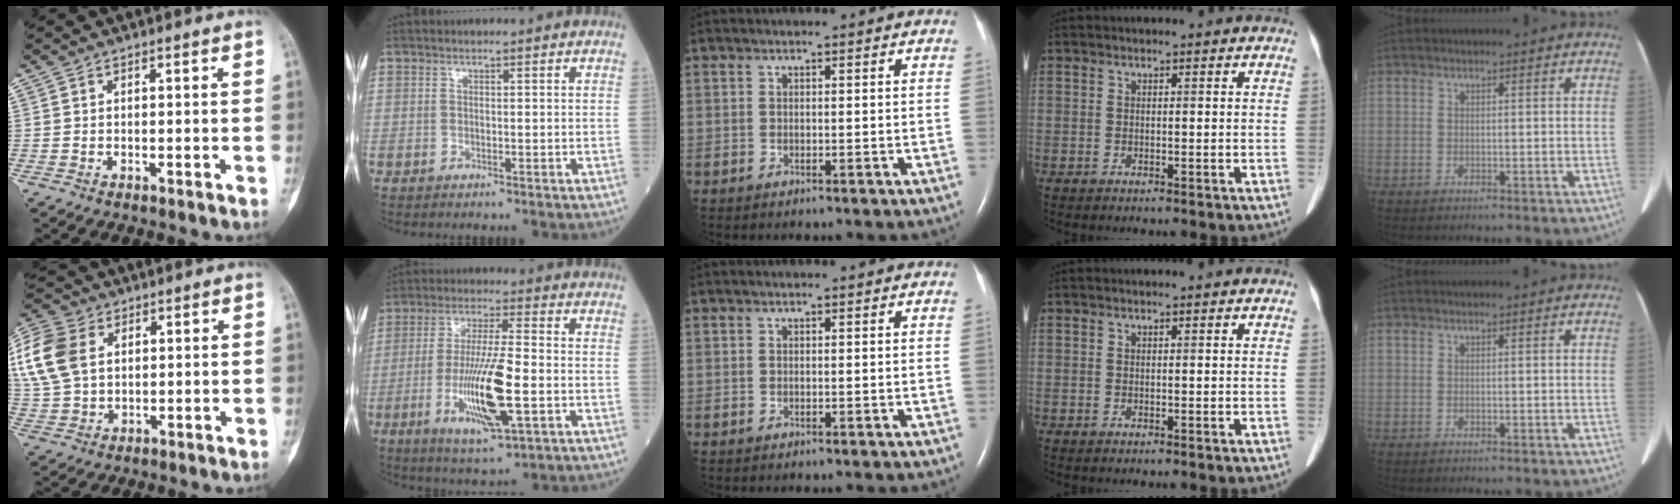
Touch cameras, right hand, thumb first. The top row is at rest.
{"thumb": {"total": 14.1, "force": [4.1, 9.9, 9.2], "torque": [-0.200, 0.003, 0.080]}, "index": {"total": 14.1, "force": [-3.7, 2.3, 13.4], "torque": [-0.262, -0.014, -0.062]}}